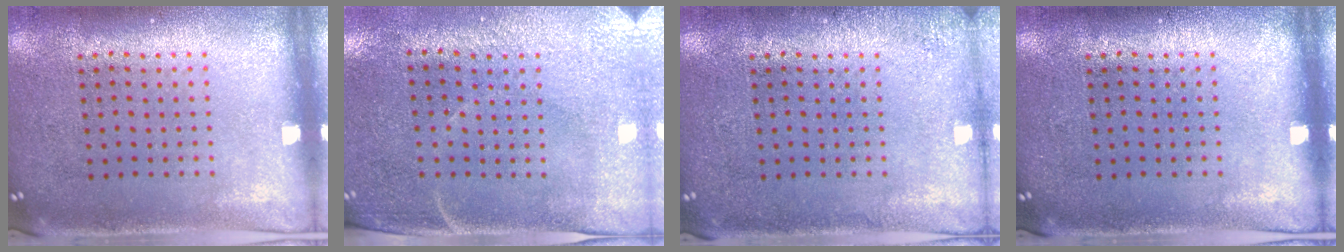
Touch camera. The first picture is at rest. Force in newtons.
{"total": 2.9, "press": 2.5, "slide": 1.4}
{"total": 1.3, "press": 1.3, "slide": 0.2}
{"total": 0.0}